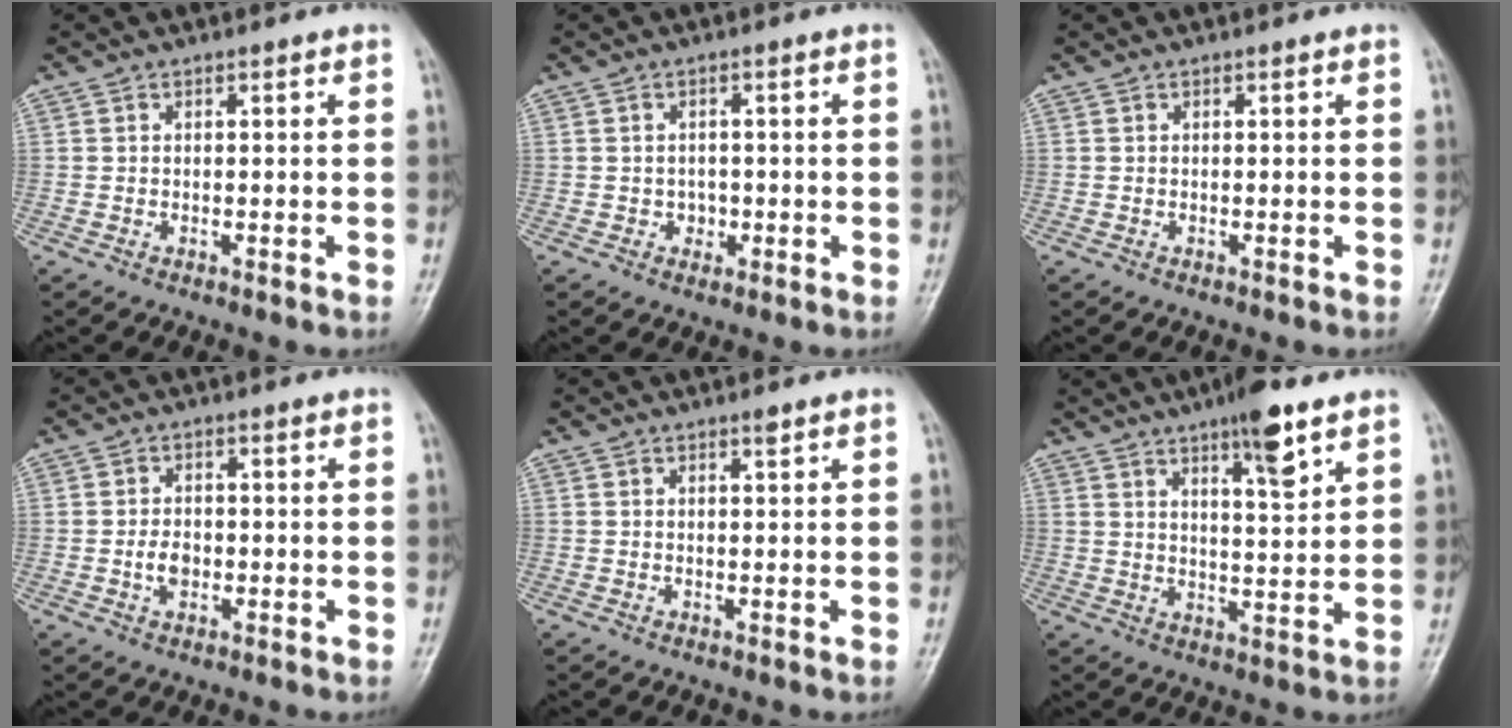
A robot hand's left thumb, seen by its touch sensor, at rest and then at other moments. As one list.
[{"total": 1.1, "force": [-0.1, 1.0, 0.4], "torque": [-0.003, 0.001, 0.001]}, {"total": 0.0}, {"total": 3.3, "force": [-0.7, 2.3, 2.2], "torque": [-0.029, 0.005, -0.015]}, {"total": 0.8, "force": [0.6, 0.2, 0.5], "torque": [-0.008, -0.003, 0.009]}, {"total": 9.1, "force": [5.6, 1.9, 6.9], "torque": [-0.099, -0.030, 0.086]}]